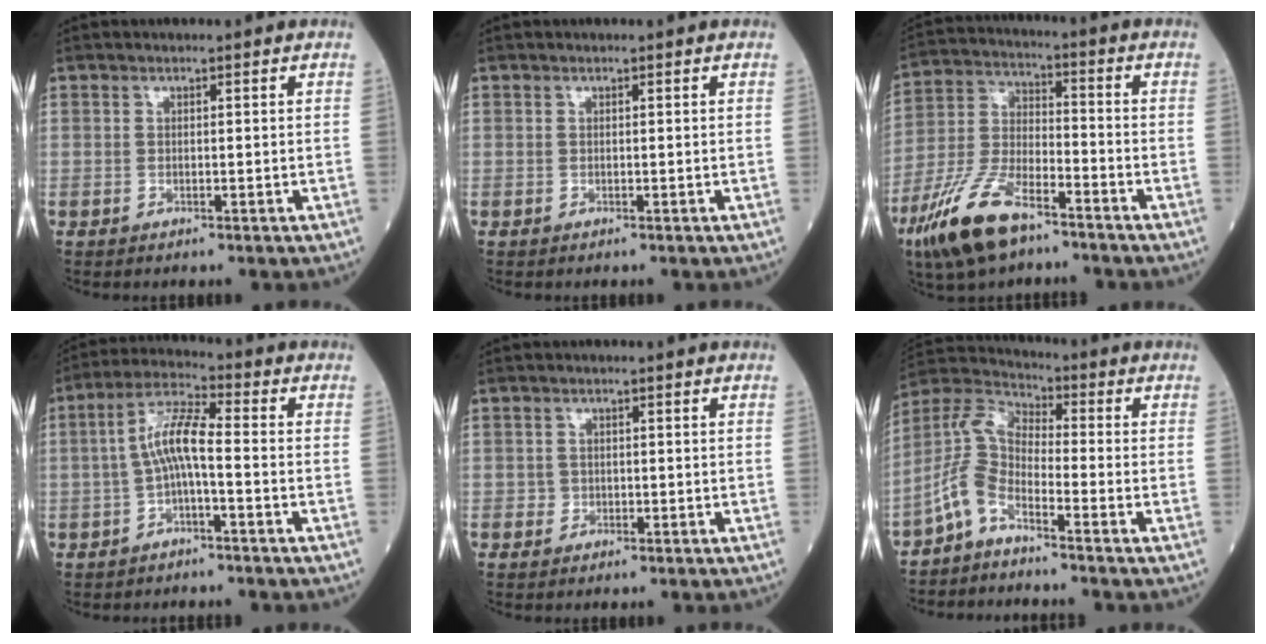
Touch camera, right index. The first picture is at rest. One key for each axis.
{"total": 0.0}
{"total": 13.3, "fx": -8.7, "fy": 4.4, "fz": 9.0, "tx": -0.197, "ty": -0.015, "tz": -0.169}
{"total": 6.6, "fx": -0.9, "fy": 1.2, "fz": 6.4, "tx": -0.130, "ty": 0.022, "tz": -0.023}
{"total": 0.9, "fx": -0.3, "fy": 0.9, "fz": 0.1, "tx": 0.002, "ty": 0.005, "tz": -0.006}
{"total": 6.5, "fx": -4.1, "fy": 2.0, "fz": 4.6, "tx": -0.115, "ty": 0.012, "tz": -0.098}